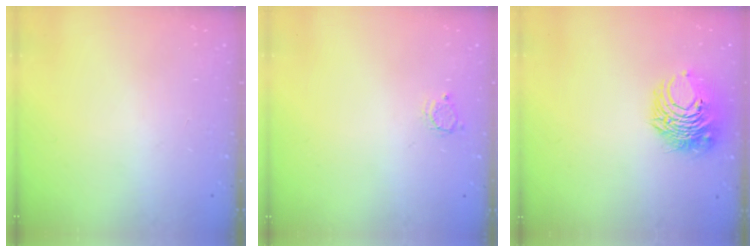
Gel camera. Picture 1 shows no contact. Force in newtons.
{"total": 2.6, "press": 2.6, "slide": 0.2}
{"total": 10.0, "press": 10.0, "slide": 0.5}